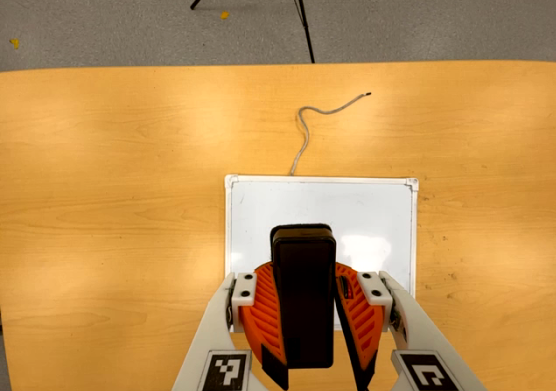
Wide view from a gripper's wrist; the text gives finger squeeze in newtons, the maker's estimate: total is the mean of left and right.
{"total": 12.6, "left": 10.7, "right": 14.6}